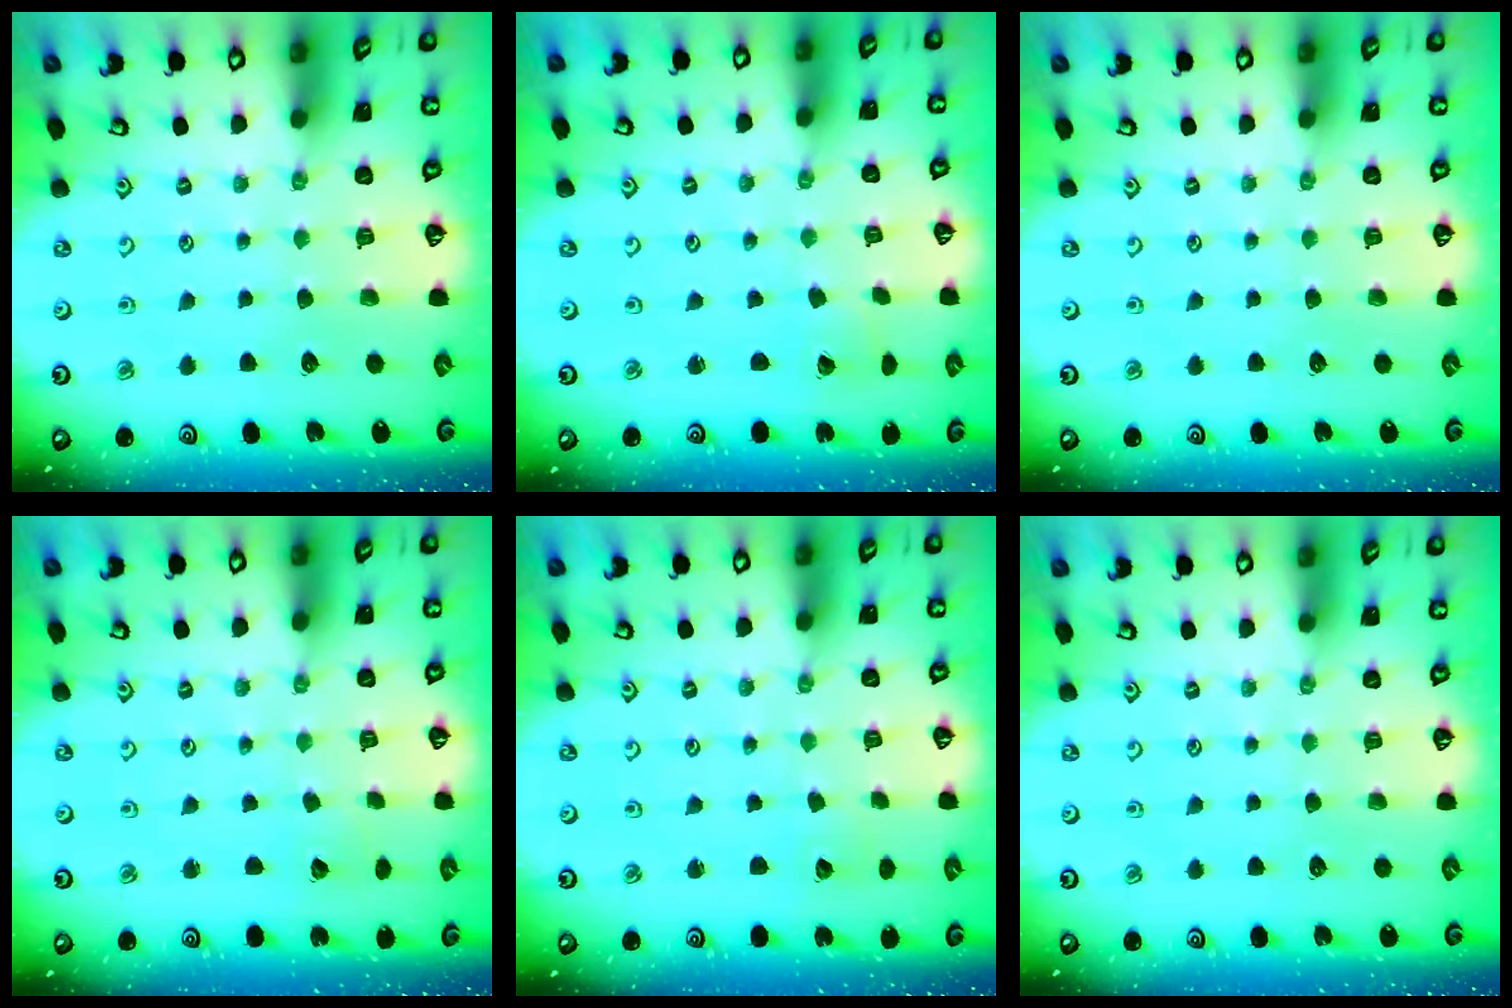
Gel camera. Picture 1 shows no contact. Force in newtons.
{"total": 1.3, "press": 1.3, "slide": 0.1}
{"total": 0.0}
{"total": 2.7, "press": 2.7, "slide": 0.3}
{"total": 2.5, "press": 2.5, "slide": 0.4}
{"total": 0.0}